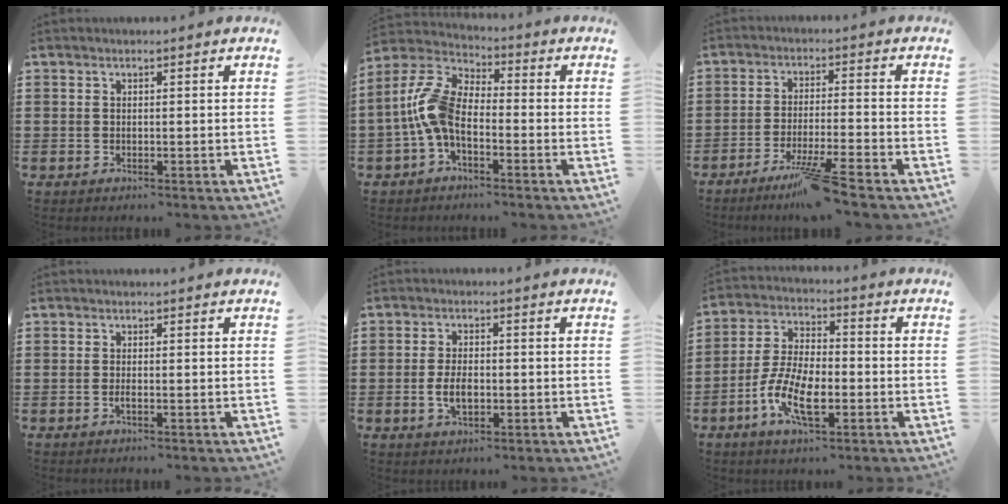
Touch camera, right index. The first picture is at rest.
{"total": 8.5, "force": [-2.2, 4.1, 7.1], "torque": [-0.185, -0.008, -0.052]}
{"total": 6.9, "force": [-5.3, -0.5, 4.4], "torque": [-0.087, -0.017, -0.100]}
{"total": 0.9, "force": [-0.4, 0.2, 0.8], "torque": [-0.016, -0.005, -0.006]}
{"total": 4.0, "force": [-0.8, 2.1, 3.4], "torque": [-0.077, -0.001, -0.017]}
{"total": 9.5, "force": [-3.6, 3.9, 7.9], "torque": [-0.185, -0.011, -0.071]}